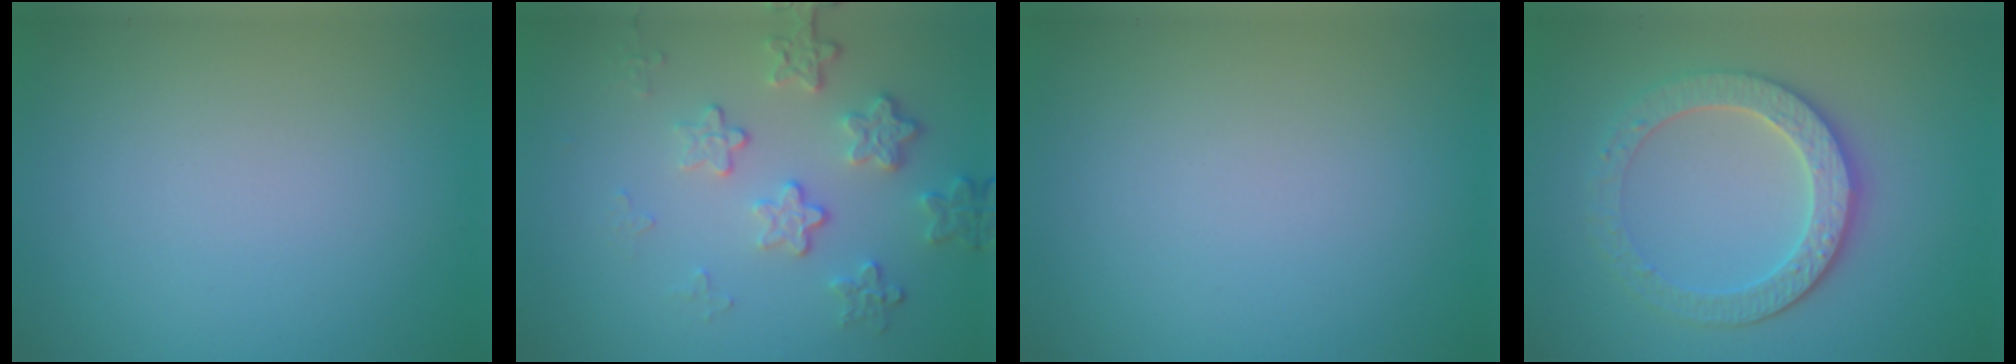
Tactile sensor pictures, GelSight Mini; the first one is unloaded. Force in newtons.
{"total": 4.0, "press": 3.1, "slide": 2.5}
{"total": 0.0}
{"total": 4.6, "press": 4.0, "slide": 2.2}